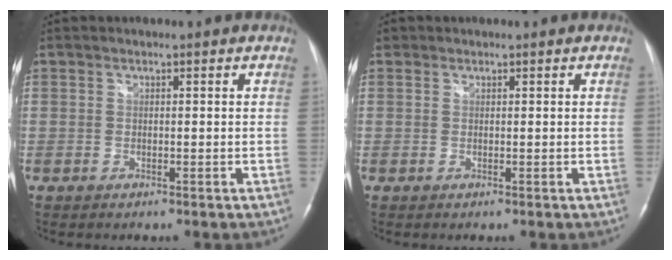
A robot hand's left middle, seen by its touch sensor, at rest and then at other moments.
{"total": 0.6, "force": [0.4, 0.5, 0.0], "torque": [0.000, 0.002, 0.005]}